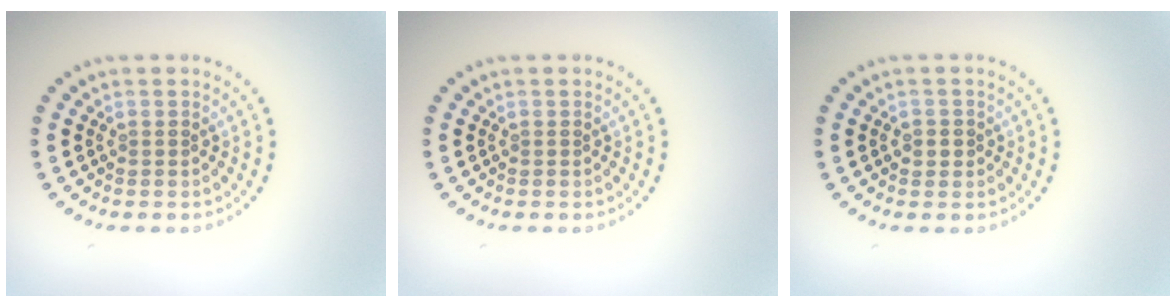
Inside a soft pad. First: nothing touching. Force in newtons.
{"total": 0.0}
{"total": 1.2, "press": 1.2, "slide": 0.3}